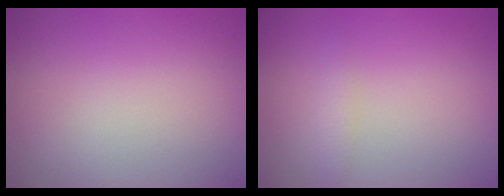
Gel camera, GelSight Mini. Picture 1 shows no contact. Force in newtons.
{"total": 1.0, "press": 1.0, "slide": 0.0}